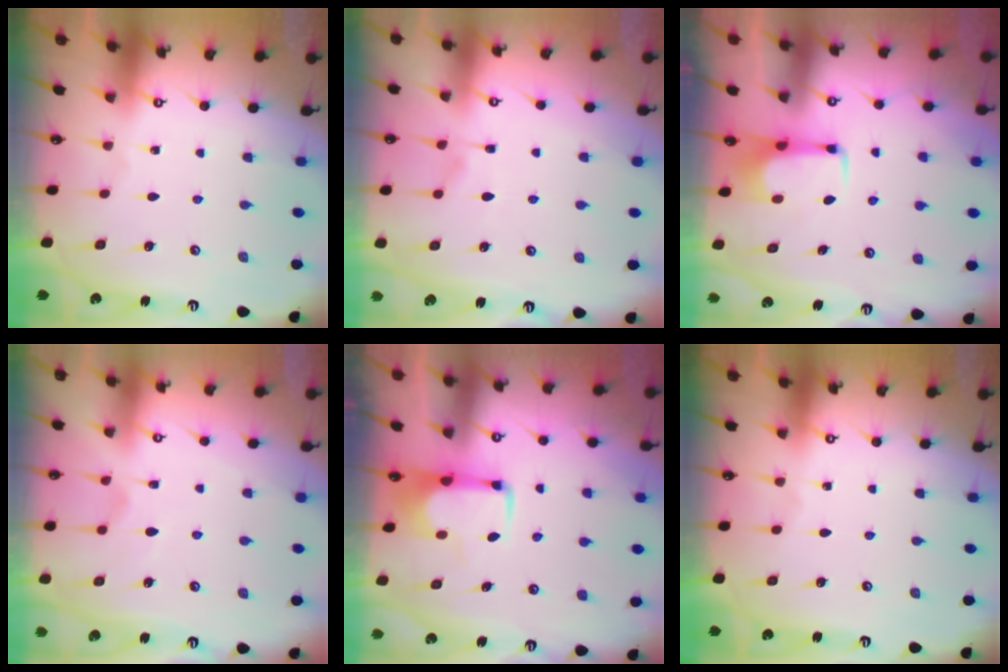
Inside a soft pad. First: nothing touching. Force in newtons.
{"total": 1.4, "press": 0.4, "slide": 1.4}
{"total": 1.6, "press": 1.5, "slide": 0.5}
{"total": 1.8, "press": 1.2, "slide": 1.3}
{"total": 1.8, "press": 1.7, "slide": 0.4}
{"total": 0.0}